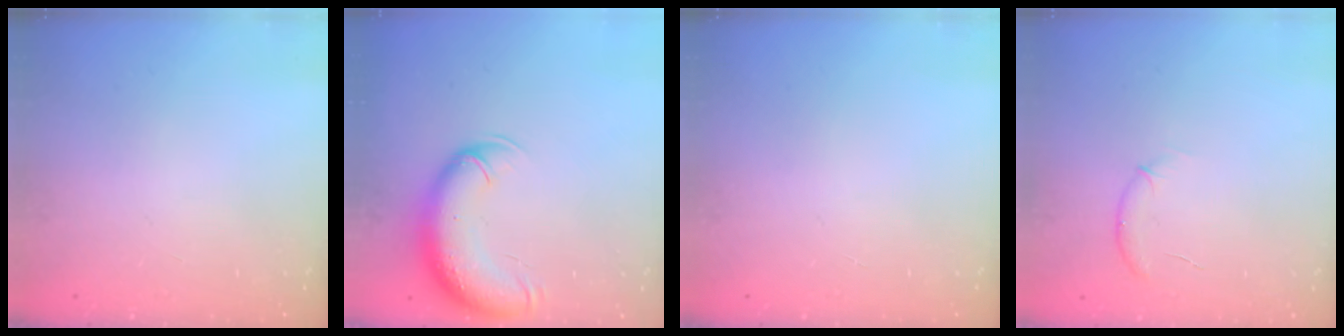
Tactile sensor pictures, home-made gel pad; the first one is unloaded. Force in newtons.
{"total": 12.6, "press": 12.1, "slide": 3.3}
{"total": 0.0}
{"total": 7.0, "press": 6.8, "slide": 1.5}